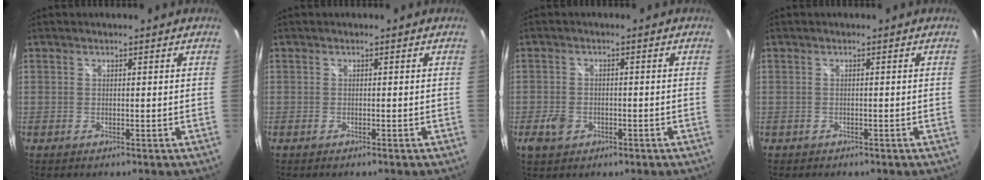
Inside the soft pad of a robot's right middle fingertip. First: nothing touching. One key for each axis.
{"total": 0.0}
{"total": 4.3, "fx": -1.9, "fy": 3.2, "fz": 2.2, "tx": -0.054, "ty": 0.000, "tz": -0.030}
{"total": 1.0, "fx": -0.6, "fy": 0.8, "fz": 0.2, "tx": -0.007, "ty": -0.002, "tz": -0.008}